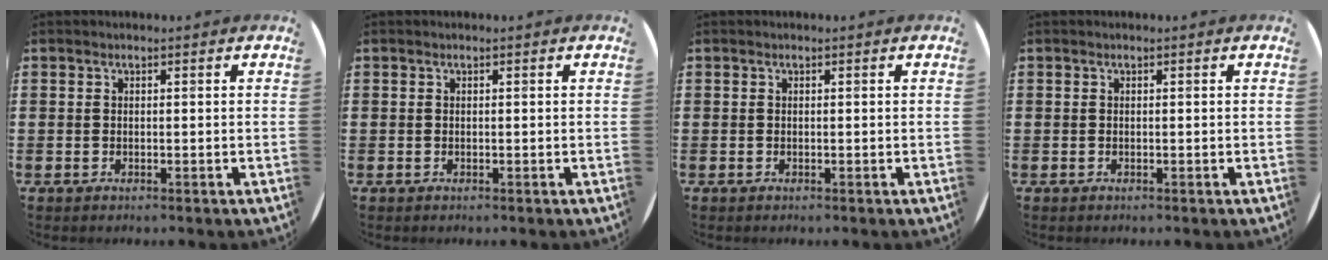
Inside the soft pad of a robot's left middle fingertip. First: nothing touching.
{"total": 0.0}
{"total": 0.0}
{"total": 0.0}